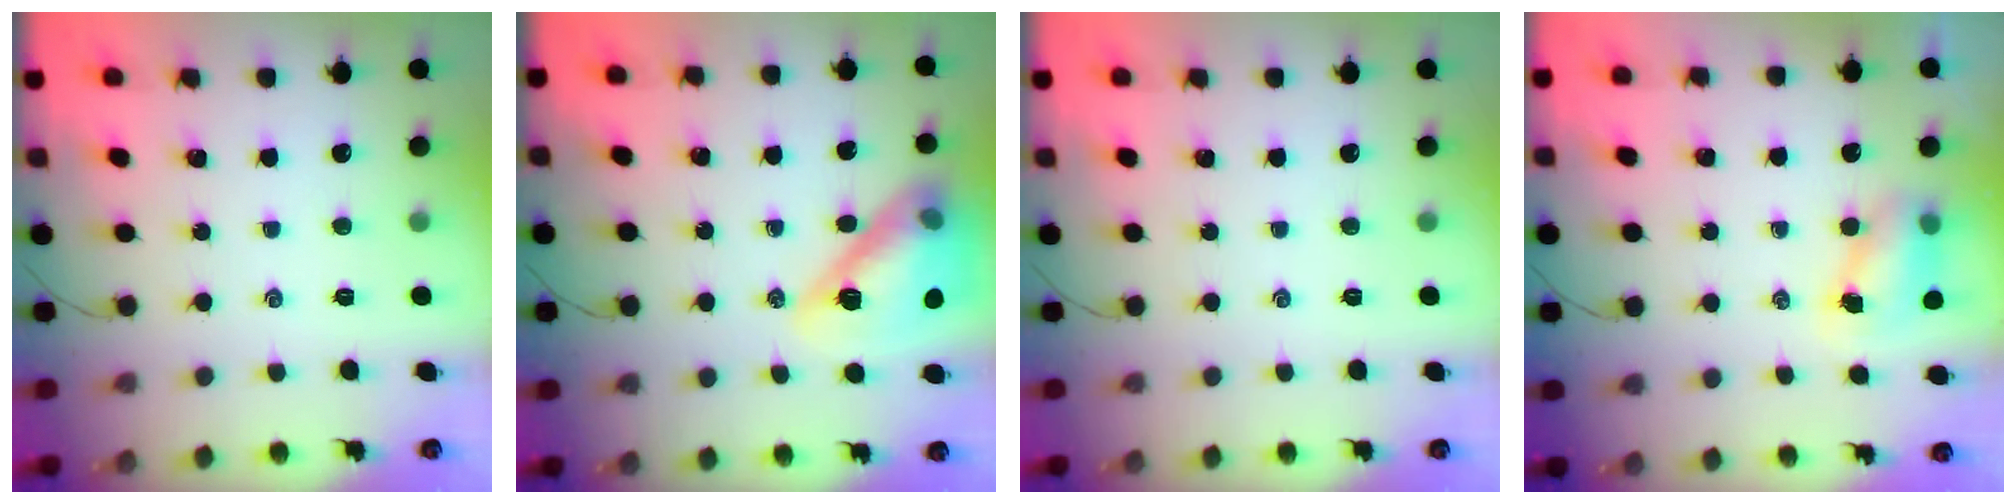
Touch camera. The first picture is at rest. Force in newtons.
{"total": 18.6, "press": 18.3, "slide": 3.4}
{"total": 0.0}
{"total": 6.7, "press": 6.6, "slide": 1.1}